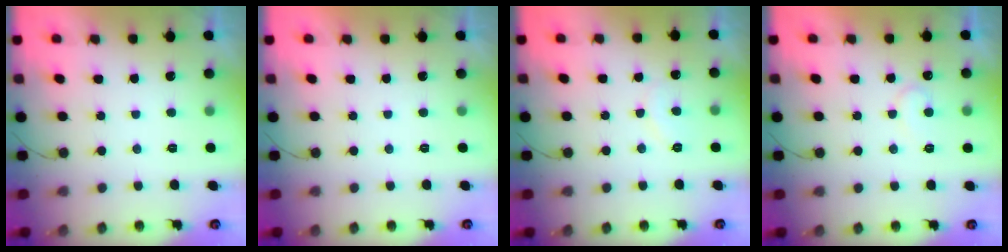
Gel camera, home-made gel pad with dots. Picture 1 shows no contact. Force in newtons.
{"total": 1.7, "press": 1.7, "slide": 0.1}
{"total": 6.2, "press": 6.2, "slide": 0.5}
{"total": 8.2, "press": 8.1, "slide": 0.4}